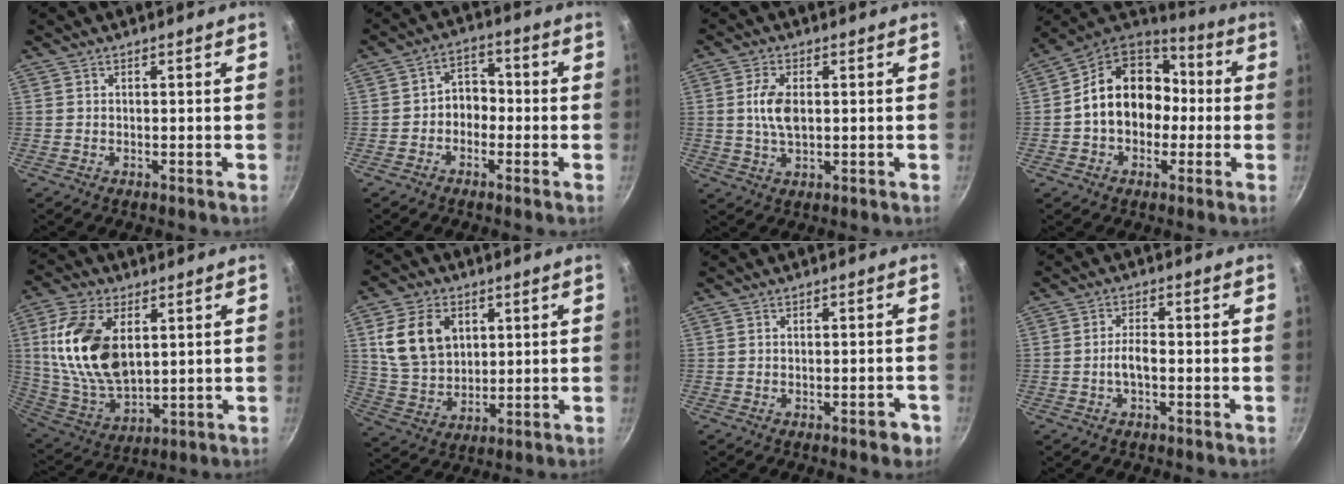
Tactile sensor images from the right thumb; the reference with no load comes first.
{"total": 5.3, "force": [-1.4, 4.2, 3.0], "torque": [-0.006, 0.030, -0.034]}
{"total": 6.4, "force": [0.7, 3.5, 5.3], "torque": [-0.100, 0.001, 0.011]}
{"total": 16.7, "force": [-0.5, 13.2, 10.3], "torque": [-0.129, 0.050, -0.020]}
{"total": 17.9, "force": [4.3, 10.3, 14.0], "torque": [-0.259, -0.018, 0.095]}
{"total": 13.2, "force": [3.9, 9.7, 8.1], "torque": [-0.132, -0.013, 0.081]}
{"total": 3.0, "force": [-1.6, 1.2, 2.2], "torque": [-0.021, 0.014, -0.015]}
{"total": 3.6, "force": [-1.0, 1.5, 3.1], "torque": [-0.056, 0.019, -0.020]}